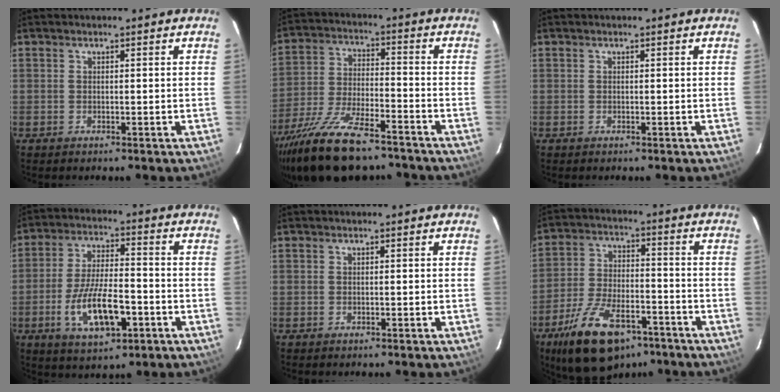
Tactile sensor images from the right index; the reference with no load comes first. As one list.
[{"total": 18.9, "force": [-14.6, 5.7, 10.6], "torque": [-0.218, -0.037, -0.250]}, {"total": 0.0}, {"total": 12.6, "force": [-4.6, 4.8, 10.7], "torque": [-0.214, -0.010, -0.074]}, {"total": 0.0}, {"total": 17.3, "force": [-11.2, 8.0, 10.6], "torque": [-0.215, -0.016, -0.188]}]